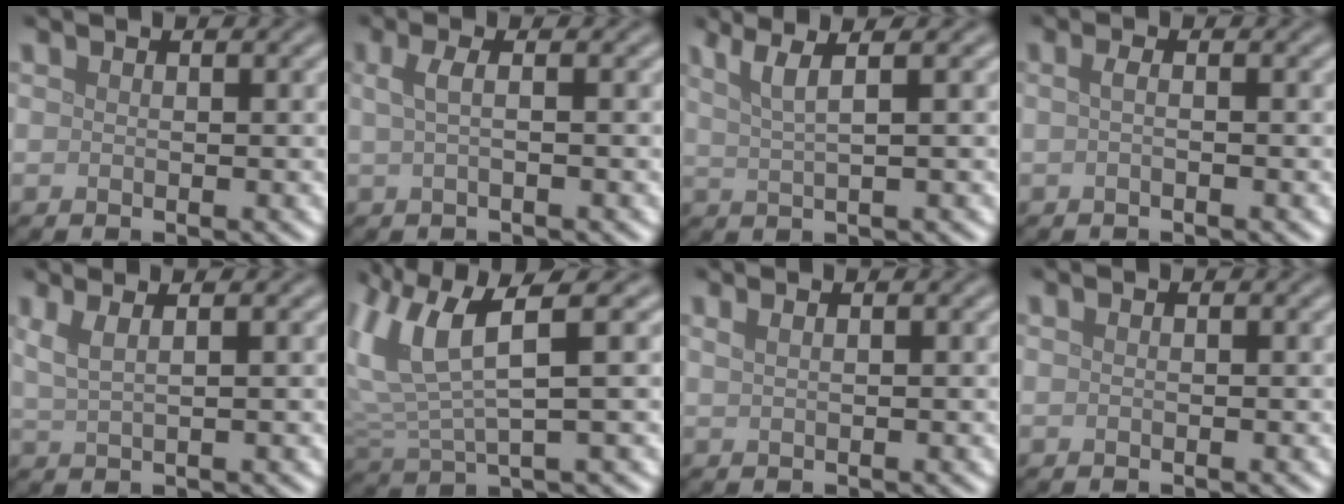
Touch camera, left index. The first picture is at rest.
{"total": 1.9, "force": [0.2, 0.6, 1.7], "torque": [-0.032, 0.004, 0.000]}
{"total": 3.4, "force": [1.9, 0.7, 2.8], "torque": [-0.039, 0.009, 0.028]}
{"total": 1.0, "force": [-0.1, 0.3, 1.0], "torque": [-0.018, -0.002, -0.005]}
{"total": 2.5, "force": [1.2, 0.8, 2.0], "torque": [-0.030, 0.004, 0.017]}
{"total": 6.3, "force": [2.9, 1.6, 5.3], "torque": [-0.128, 0.005, 0.059]}
{"total": 2.2, "force": [1.2, 1.1, 1.4], "torque": [-0.005, 0.003, -0.006]}
{"total": 0.0}